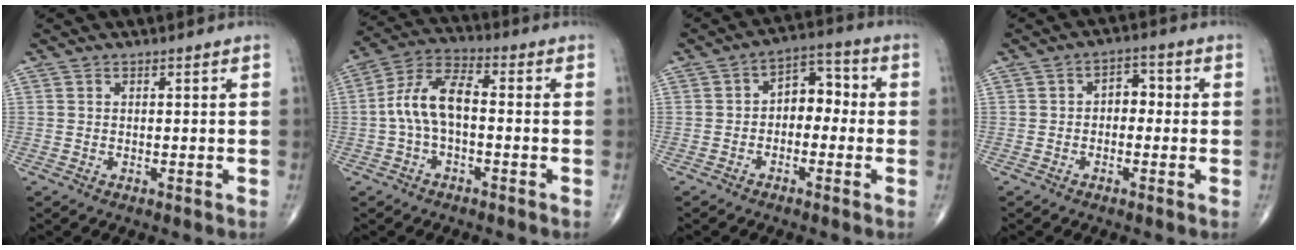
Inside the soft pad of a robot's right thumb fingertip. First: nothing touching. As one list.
[{"total": 9.5, "force": [-0.9, 4.7, 8.2], "torque": [-0.163, 0.037, -0.025]}, {"total": 6.8, "force": [-0.6, 4.7, 4.9], "torque": [-0.043, 0.034, -0.027]}, {"total": 3.9, "force": [-0.2, 2.7, 2.8], "torque": [-0.020, 0.017, -0.015]}]